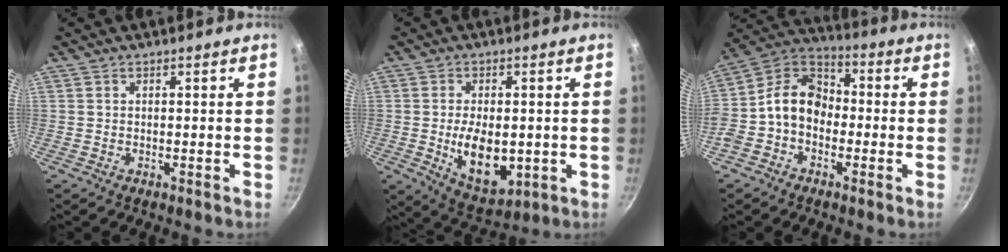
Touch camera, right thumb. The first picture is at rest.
{"total": 11.2, "force": [-1.2, 6.3, 9.1], "torque": [-0.132, -0.012, -0.002]}
{"total": 12.1, "force": [-1.9, 9.2, 7.6], "torque": [-0.100, 0.053, -0.060]}